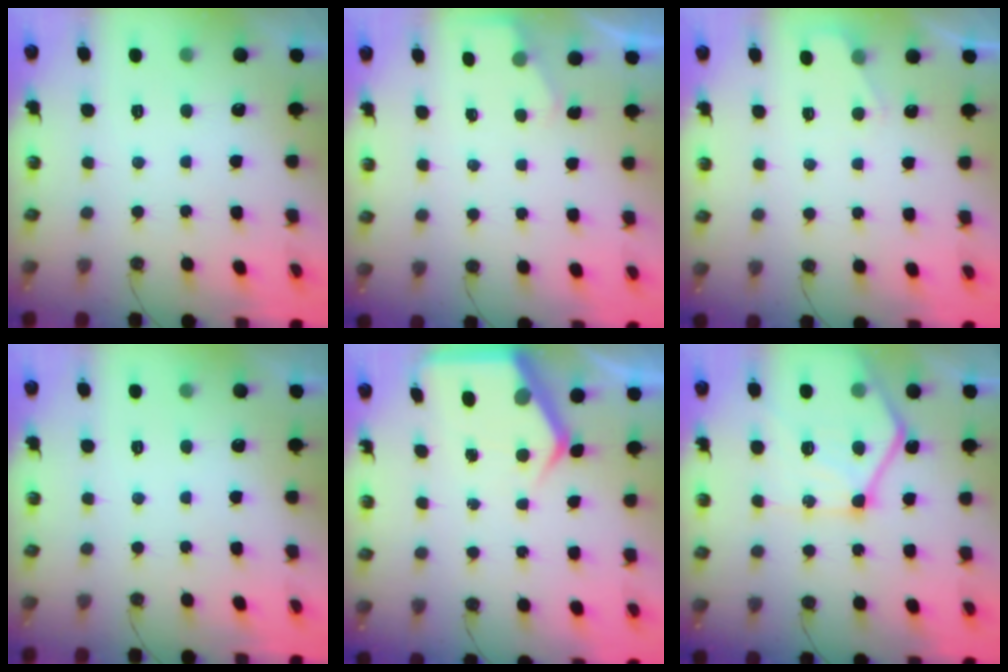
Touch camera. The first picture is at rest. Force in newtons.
{"total": 1.8, "press": 1.8, "slide": 0.3}
{"total": 2.4, "press": 2.4, "slide": 0.4}
{"total": 0.0}
{"total": 5.4, "press": 5.4, "slide": 0.3}
{"total": 17.4, "press": 17.3, "slide": 1.8}